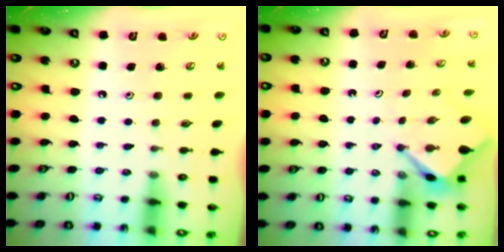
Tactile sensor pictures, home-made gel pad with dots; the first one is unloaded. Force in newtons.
{"total": 2.9, "press": 2.9, "slide": 0.2}